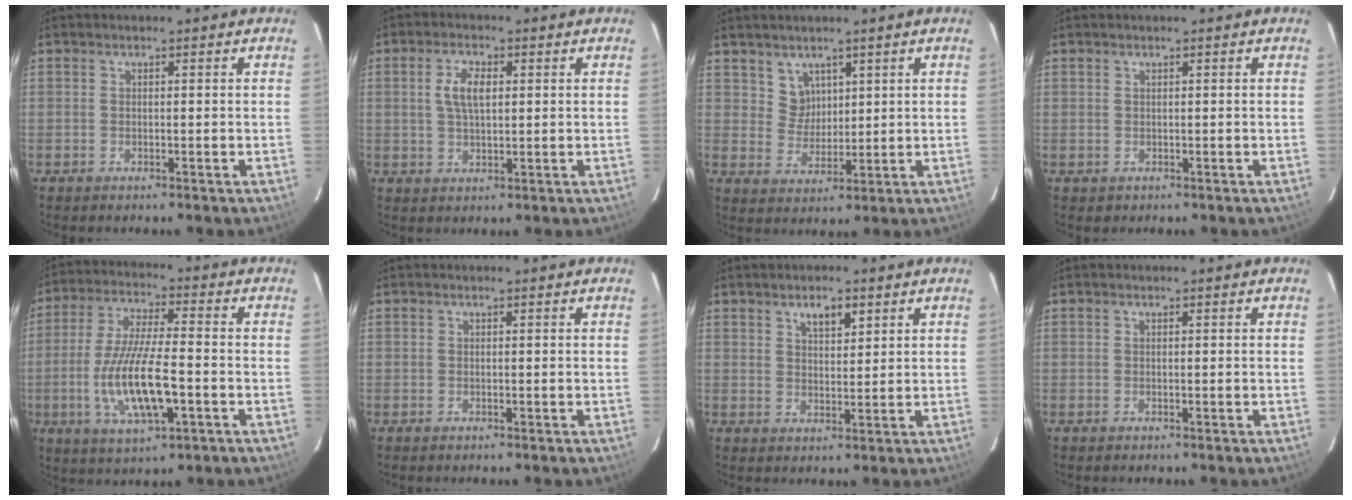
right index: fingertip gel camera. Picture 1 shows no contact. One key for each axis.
{"total": 5.1, "fx": 1.0, "fy": 2.4, "fz": 4.4, "tx": -0.084, "ty": 0.007, "tz": 0.021}
{"total": 4.4, "fx": 2.8, "fy": 3.3, "fz": 0.3, "tx": 0.003, "ty": 0.009, "tz": 0.062}
{"total": 1.0, "fx": 0.2, "fy": 1.0, "fz": 0.0, "tx": 0.004, "ty": 0.004, "tz": 0.004}
{"total": 14.3, "fx": -3.9, "fy": 3.7, "fz": 13.2, "tx": -0.269, "ty": -0.012, "tz": -0.068}
{"total": 0.0}
{"total": 4.1, "fx": 2.5, "fy": 1.8, "fz": 2.7, "tx": -0.042, "ty": 0.005, "tz": 0.043}
{"total": 0.0}